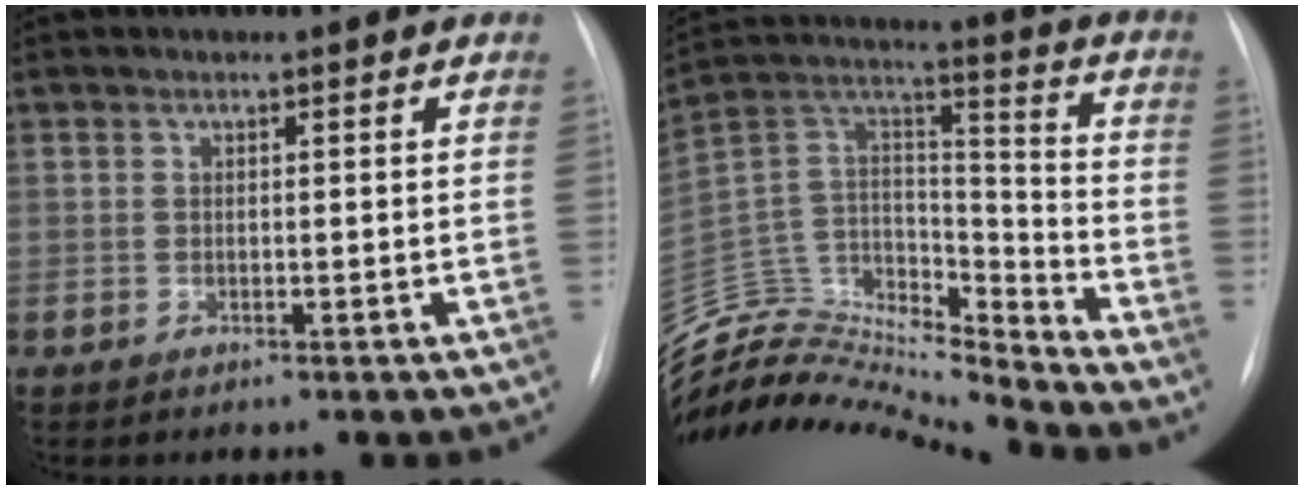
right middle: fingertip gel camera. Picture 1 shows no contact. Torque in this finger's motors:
{"motor_torque": [0.10, -1.68, -0.06, 0.02]}